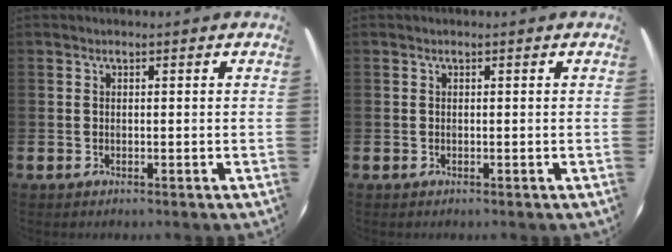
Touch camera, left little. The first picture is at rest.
{"total": 0.0}